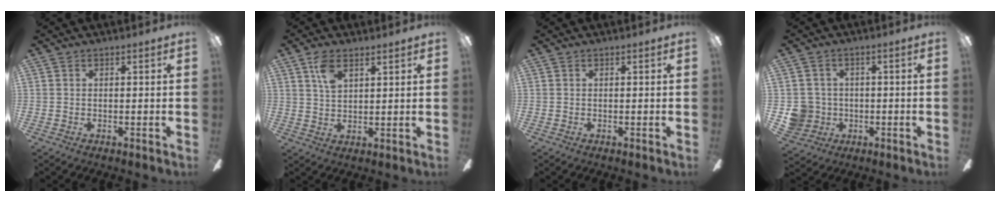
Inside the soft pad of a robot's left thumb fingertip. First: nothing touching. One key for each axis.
{"total": 5.7, "fx": 3.6, "fy": 2.6, "fz": 3.6, "tx": -0.073, "ty": -0.002, "tz": 0.064}
{"total": 0.0}
{"total": 6.6, "fx": -1.0, "fy": 6.4, "fz": 1.2, "tx": -0.047, "ty": 0.007, "tz": -0.013}